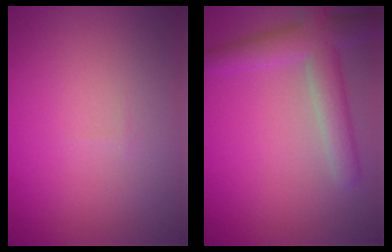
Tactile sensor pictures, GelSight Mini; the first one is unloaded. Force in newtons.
{"total": 4.8, "press": 4.8, "slide": 0.3}